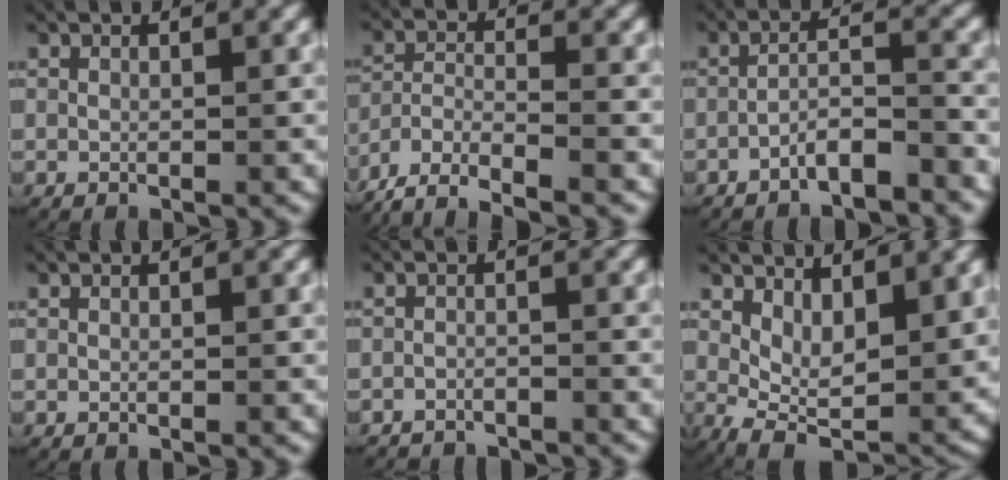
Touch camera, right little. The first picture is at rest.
{"total": 8.4, "force": [-6.5, 4.4, 3.0], "torque": [-0.066, -0.023, -0.105]}
{"total": 4.9, "force": [-4.2, 1.2, 2.1], "torque": [-0.032, -0.005, -0.069]}
{"total": 0.0}
{"total": 2.6, "force": [-2.6, 0.5, 0.1], "torque": [0.000, -0.009, -0.046]}
{"total": 7.1, "force": [-0.2, 4.1, 5.7], "torque": [-0.083, -0.029, 0.002]}